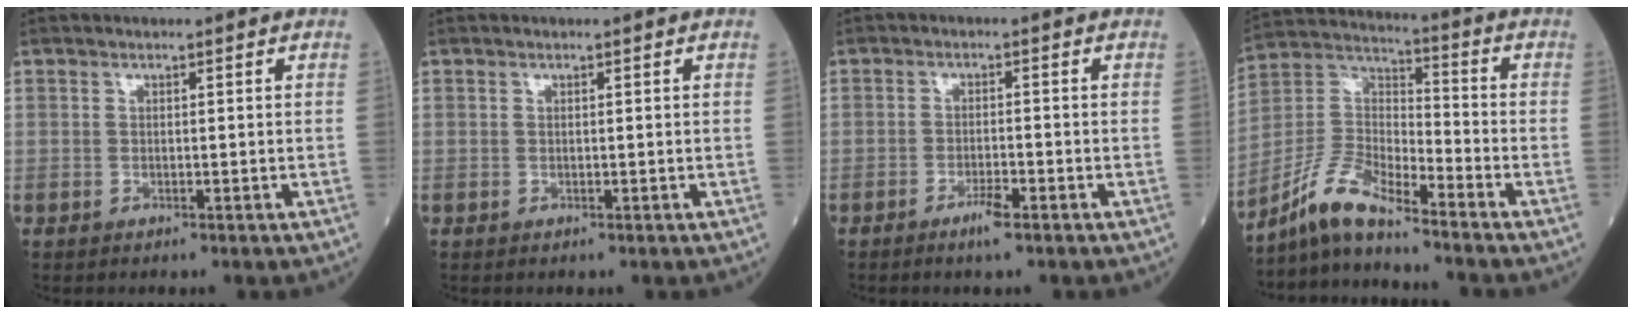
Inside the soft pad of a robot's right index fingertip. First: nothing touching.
{"total": 0.0}
{"total": 2.6, "force": [-1.7, 0.2, 2.0], "torque": [-0.039, -0.001, -0.029]}
{"total": 8.9, "force": [-7.7, 1.2, 4.2], "torque": [-0.101, 0.015, -0.153]}